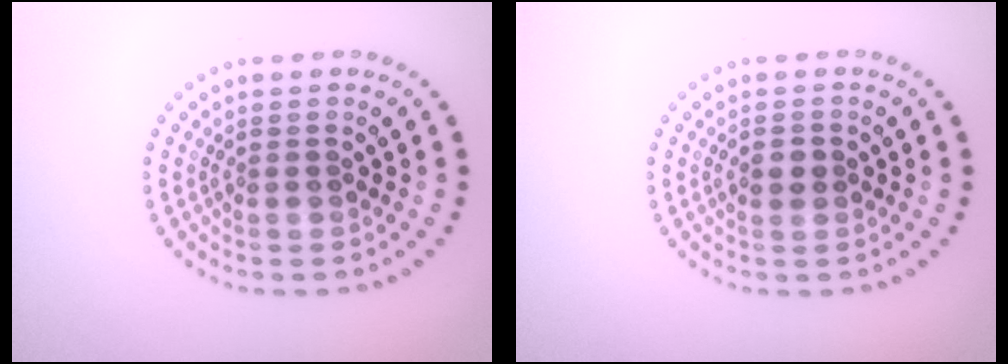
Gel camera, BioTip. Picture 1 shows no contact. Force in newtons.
{"total": 1.6, "press": 1.6, "slide": 0.1}